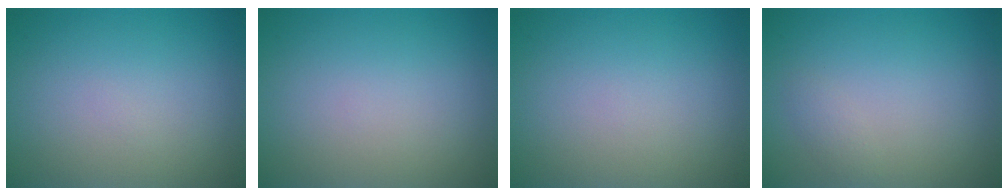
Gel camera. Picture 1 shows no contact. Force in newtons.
{"total": 0.0}
{"total": 0.0}
{"total": 0.8, "press": 0.8, "slide": 0.0}